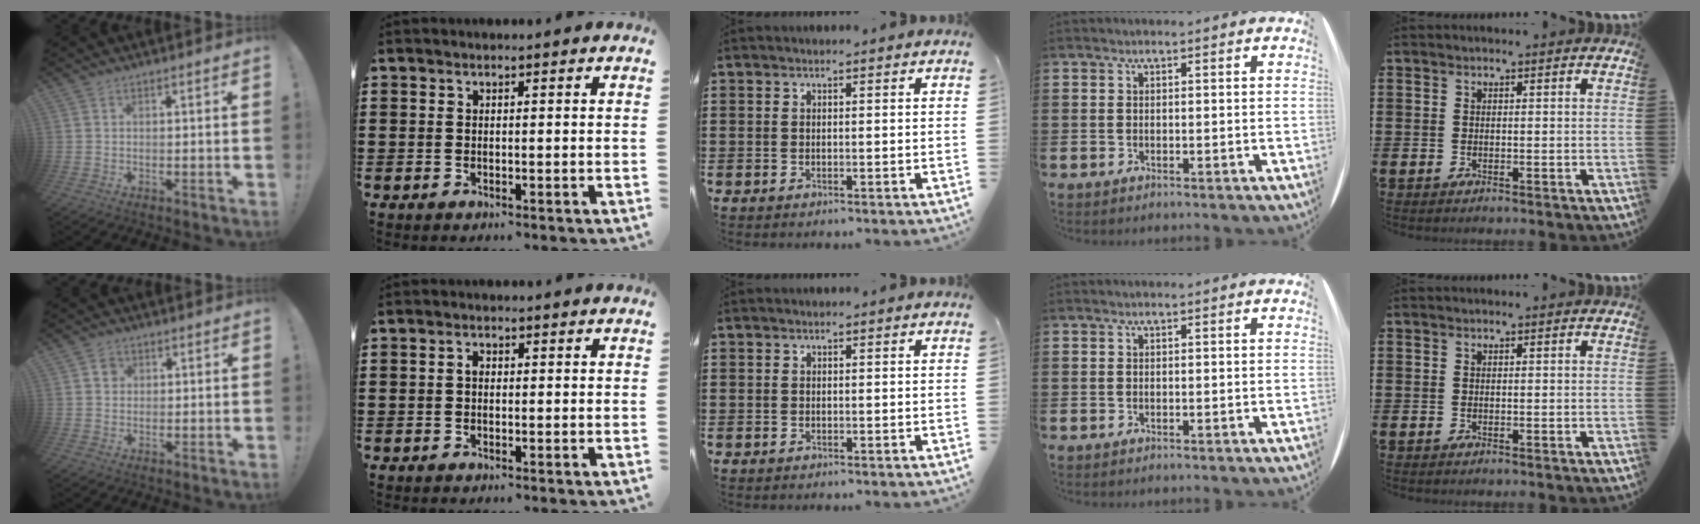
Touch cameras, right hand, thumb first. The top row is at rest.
{"thumb": {"total": 2.6, "force": [0.8, 2.4, 0.8], "torque": [-0.005, 0.002, 0.012]}, "index": {"total": 1.2, "force": [-0.1, 0.8, 1.0], "torque": [-0.019, 0.003, -0.003]}}